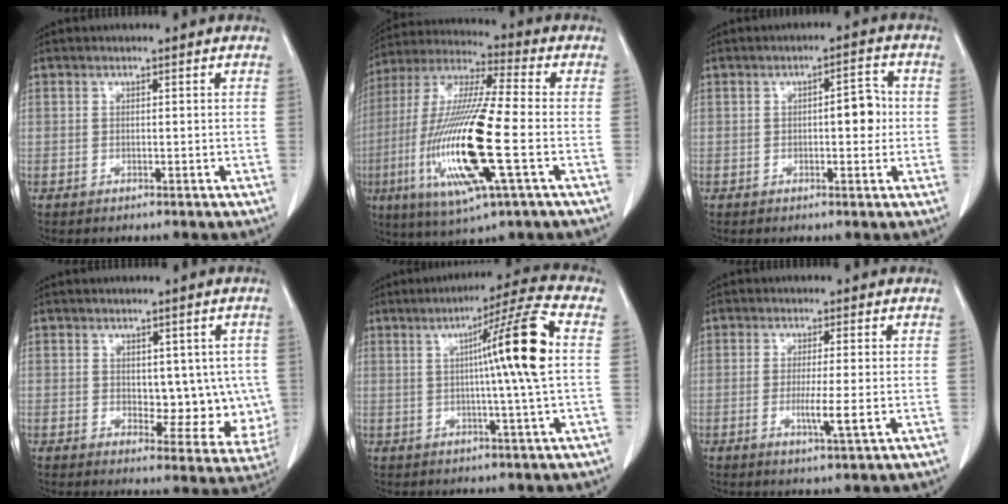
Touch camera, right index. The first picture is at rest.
{"total": 19.8, "force": [-4.6, 1.6, 19.2], "torque": [-0.402, -0.020, -0.084]}
{"total": 4.2, "force": [-0.1, 1.6, 3.9], "torque": [-0.051, 0.010, -0.002]}
{"total": 8.2, "force": [0.6, 4.8, 6.7], "torque": [-0.054, 0.000, 0.020]}
{"total": 11.1, "force": [1.2, -2.1, 10.8], "torque": [-0.161, 0.007, 0.017]}
{"total": 4.1, "force": [-0.7, -0.3, 4.0], "torque": [-0.067, -0.011, -0.012]}